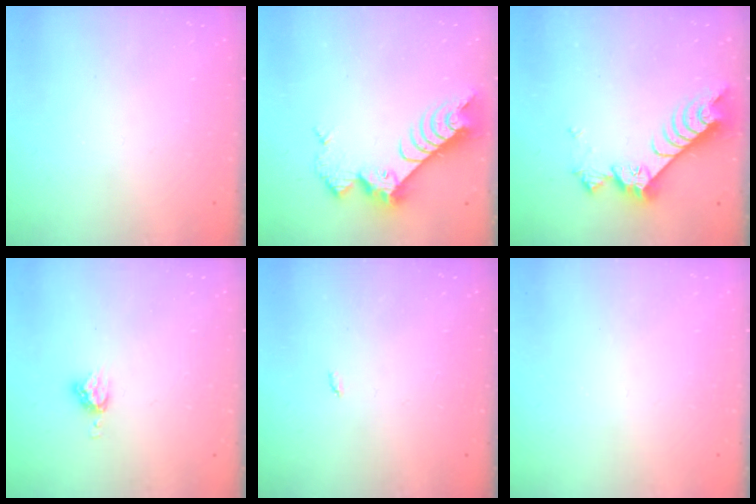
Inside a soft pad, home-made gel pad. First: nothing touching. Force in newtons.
{"total": 9.7, "press": 9.7, "slide": 0.8}
{"total": 7.9, "press": 7.9, "slide": 0.7}
{"total": 5.1, "press": 5.1, "slide": 0.7}
{"total": 2.1, "press": 2.1, "slide": 0.4}
{"total": 0.0}